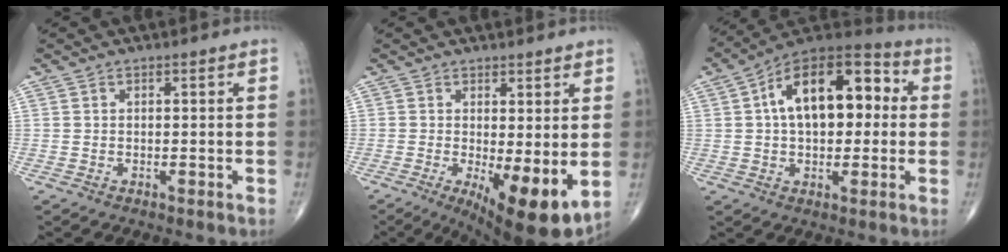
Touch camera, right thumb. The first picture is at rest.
{"total": 10.9, "force": [-1.0, 3.3, 10.4], "torque": [-0.151, -0.022, -0.004]}
{"total": 18.9, "force": [3.0, 10.5, 15.4], "torque": [-0.212, 0.038, 0.037]}